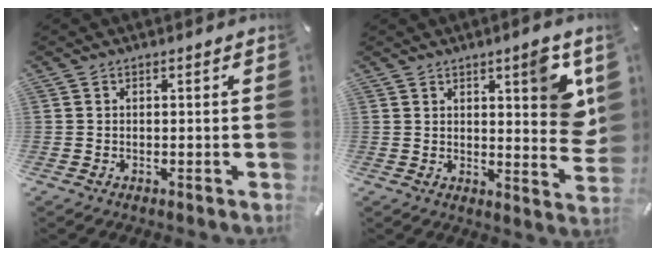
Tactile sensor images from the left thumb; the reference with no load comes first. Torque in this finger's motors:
{"motor_torque": [1.65, 1.82, 0.89, -0.96, 0.20]}